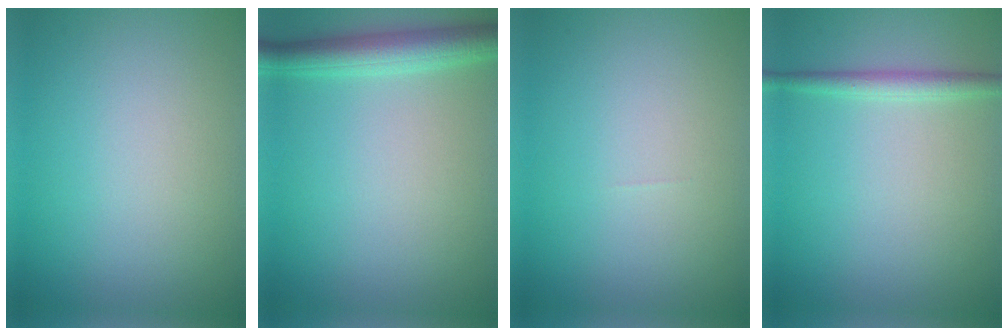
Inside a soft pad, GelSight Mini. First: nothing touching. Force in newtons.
{"total": 3.8, "press": 3.8, "slide": 0.2}
{"total": 0.0}
{"total": 1.8, "press": 1.8, "slide": 0.1}